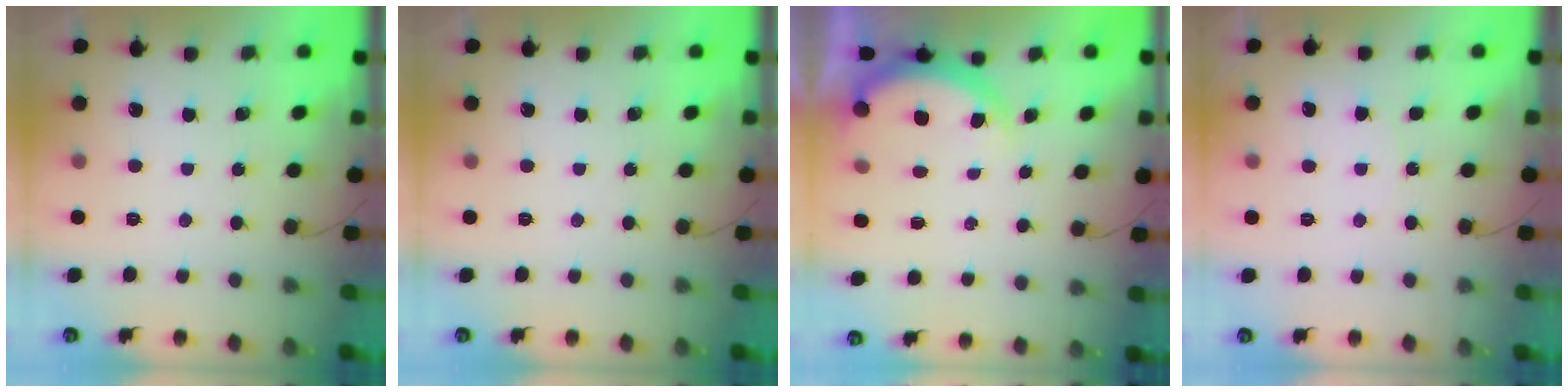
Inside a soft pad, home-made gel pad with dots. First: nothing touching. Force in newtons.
{"total": 0.0}
{"total": 5.5, "press": 5.5, "slide": 0.5}
{"total": 4.9, "press": 4.9, "slide": 0.6}